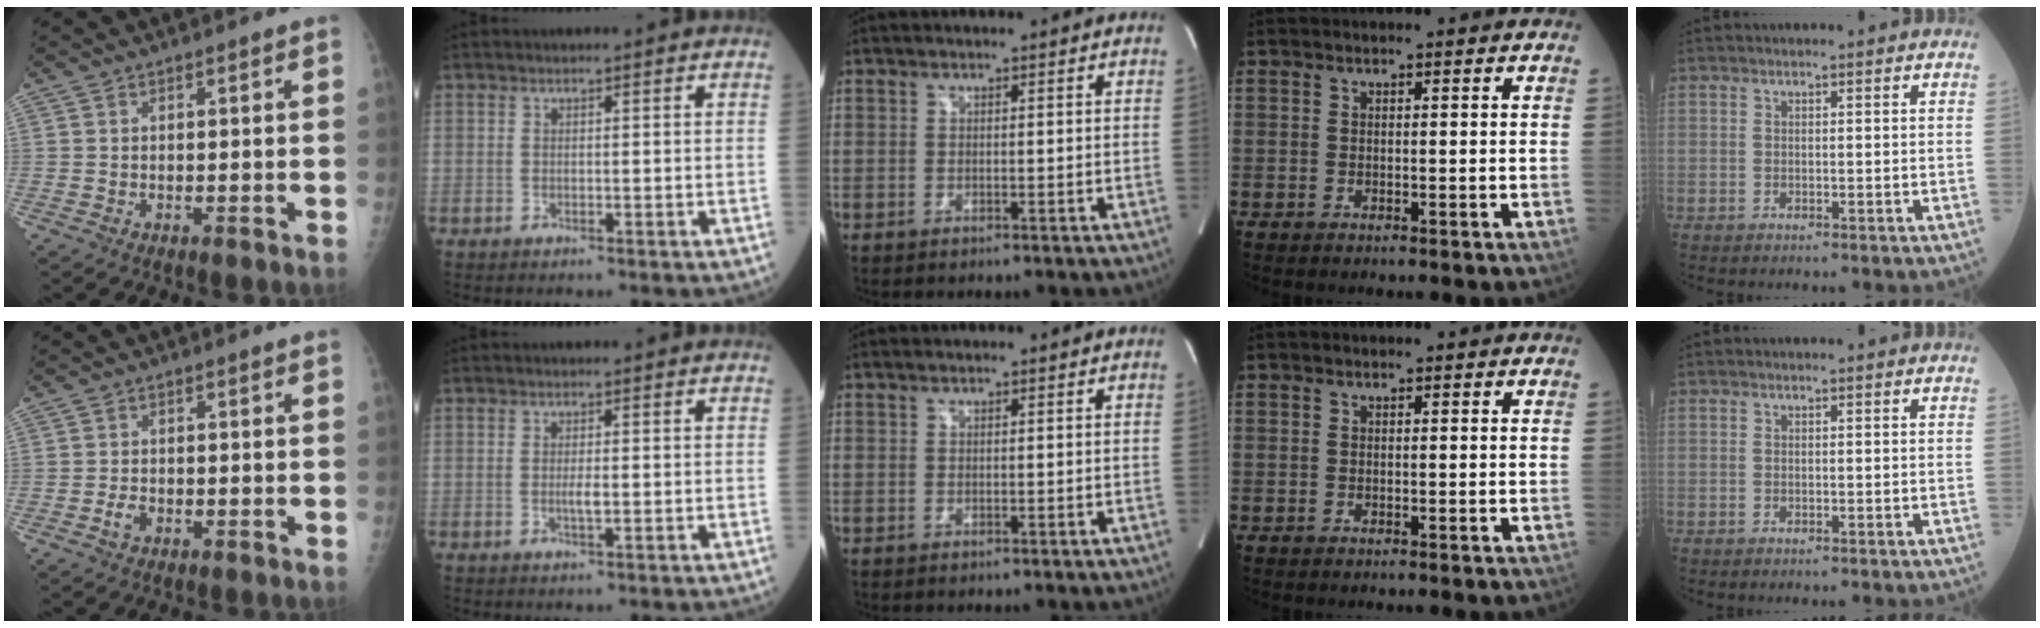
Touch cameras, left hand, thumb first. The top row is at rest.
{"thumb": {"total": 2.0, "force": [-1.0, 1.2, 1.2], "torque": [-0.025, 0.006, -0.019]}, "index": {"total": 1.6, "force": [-0.6, 0.3, 1.5], "torque": [-0.032, -0.006, -0.010]}}